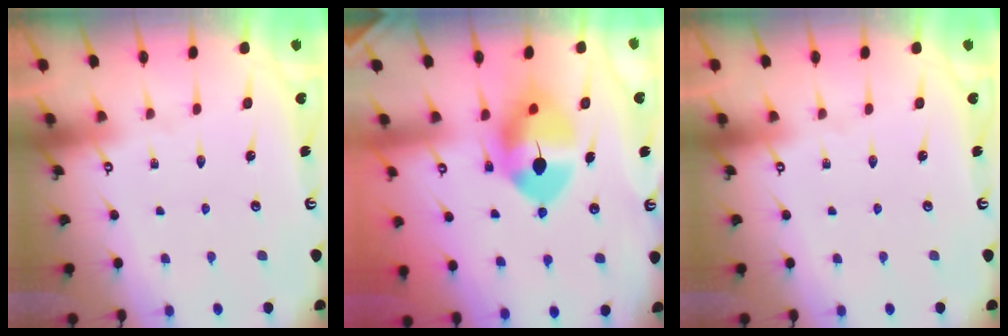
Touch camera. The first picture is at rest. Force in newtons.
{"total": 10.0, "press": 9.9, "slide": 1.6}
{"total": 0.0}